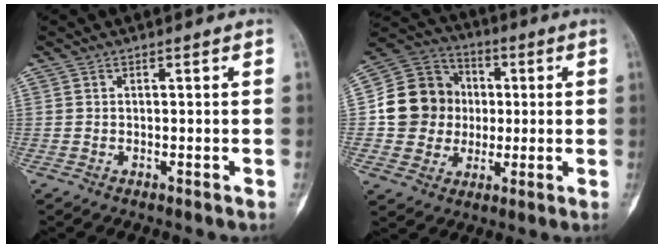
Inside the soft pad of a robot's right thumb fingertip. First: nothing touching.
{"total": 15.2, "force": [0.5, 13.9, 6.2], "torque": [-0.078, 0.026, 0.011]}